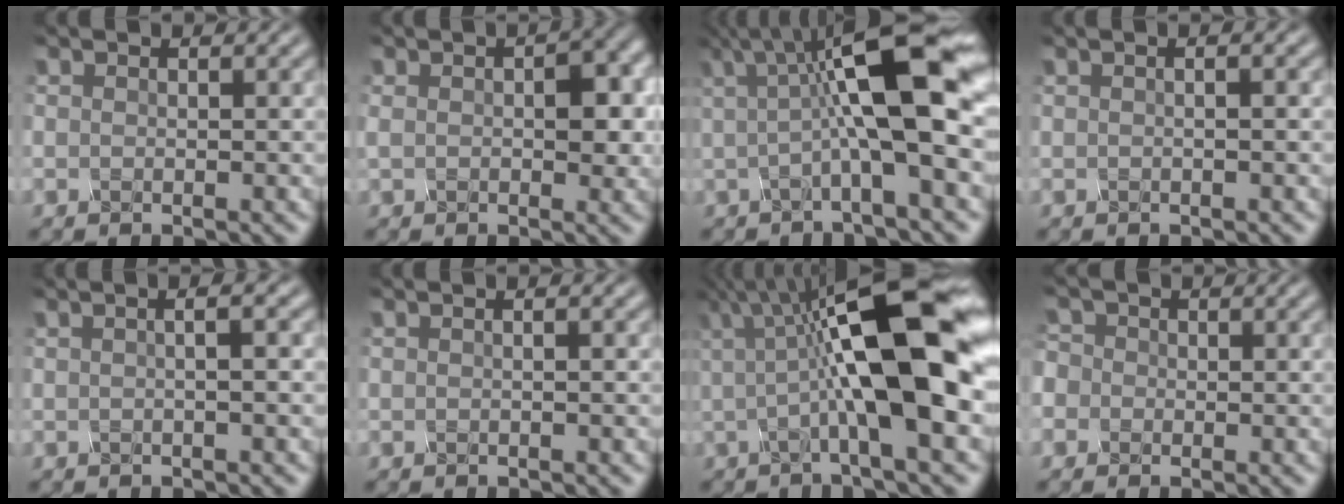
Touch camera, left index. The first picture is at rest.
{"total": 4.4, "force": [0.5, 2.4, 3.6], "torque": [-0.055, 0.006, 0.005]}
{"total": 10.3, "force": [1.8, 2.3, 9.8], "torque": [-0.153, 0.014, 0.024]}
{"total": 1.4, "force": [0.4, 0.4, 1.3], "torque": [-0.016, -0.001, -0.002]}
{"total": 3.3, "force": [0.8, 1.4, 2.9], "torque": [-0.019, 0.017, -0.015]}
{"total": 0.8, "force": [0.2, 0.1, 0.7], "torque": [-0.015, 0.001, -0.002]}
{"total": 13.0, "force": [1.6, 3.1, 12.5], "torque": [-0.197, 0.024, 0.017]}
{"total": 3.4, "force": [-0.4, 3.2, 1.1], "torque": [-0.016, 0.027, -0.042]}